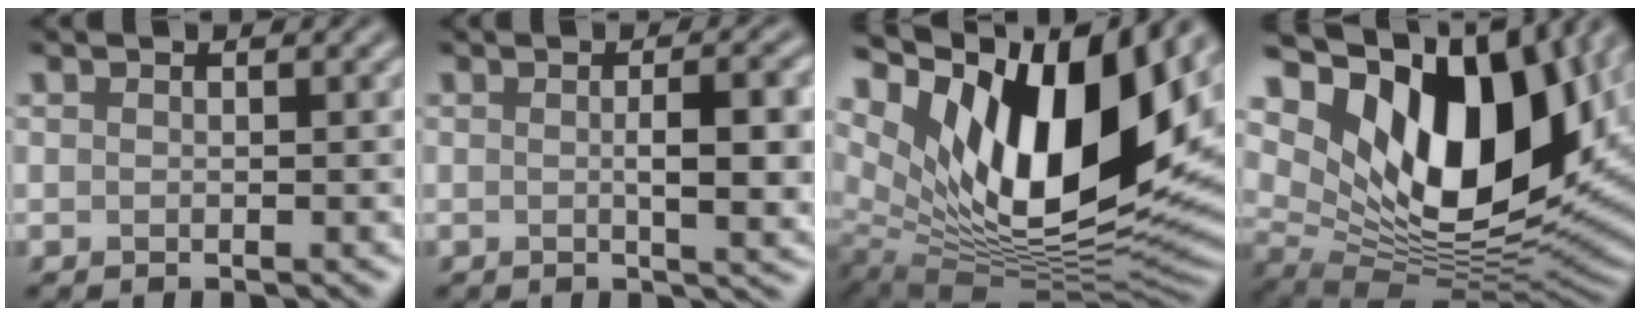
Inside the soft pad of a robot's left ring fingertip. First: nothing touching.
{"total": 5.4, "force": [0.1, 1.4, 5.2], "torque": [-0.069, 0.000, 0.004]}
{"total": 15.6, "force": [6.0, 7.3, 12.5], "torque": [-0.197, -0.004, 0.104]}
{"total": 16.5, "force": [5.9, 9.2, 12.4], "torque": [-0.201, -0.008, 0.107]}